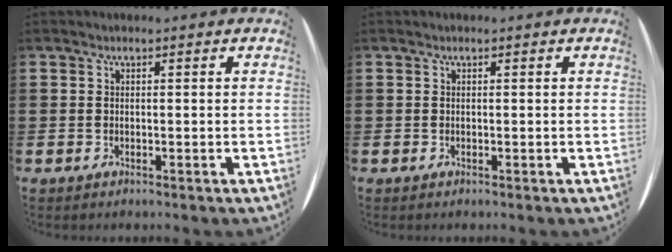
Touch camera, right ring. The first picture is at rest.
{"total": 0.0}